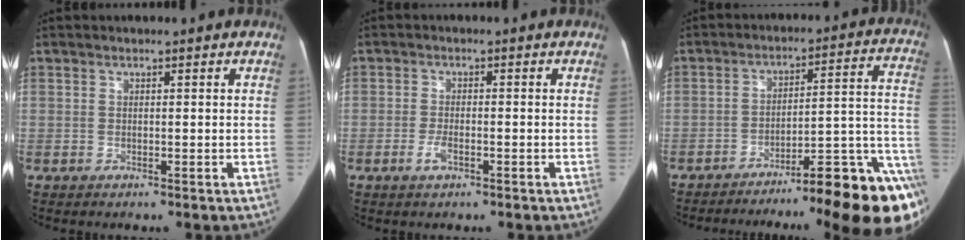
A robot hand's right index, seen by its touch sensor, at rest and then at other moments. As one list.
[{"total": 2.7, "force": [-1.3, 1.4, 1.9], "torque": [-0.043, 0.002, -0.025]}, {"total": 21.6, "force": [-14.1, 0.9, 16.3], "torque": [-0.109, 0.038, -0.200]}]